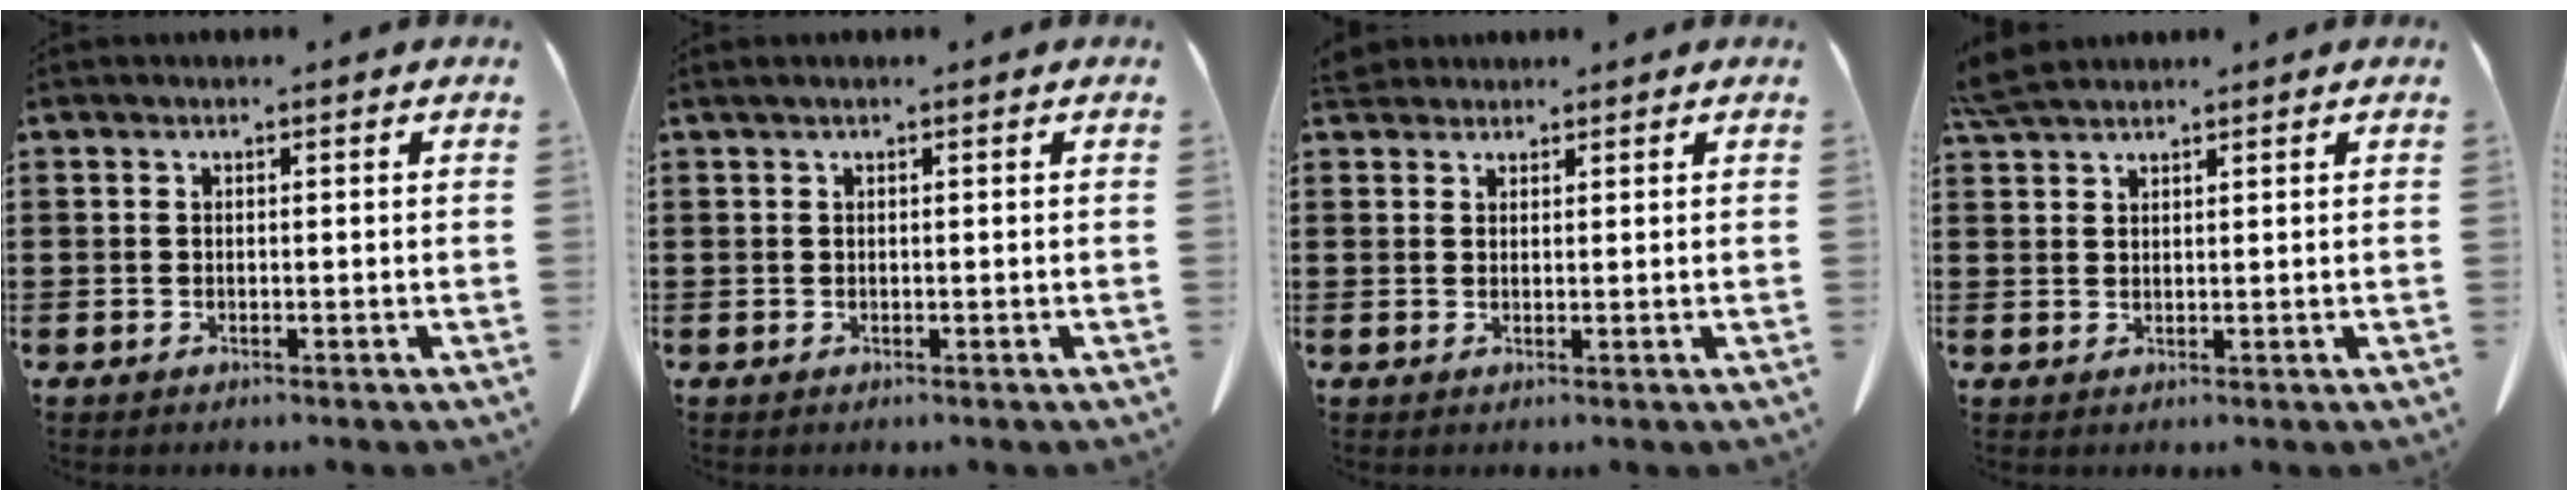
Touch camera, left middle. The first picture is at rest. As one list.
[{"total": 0.5, "force": [0.3, 0.0, 0.5], "torque": [-0.009, 0.000, 0.005]}, {"total": 2.4, "force": [2.1, 0.9, 0.5], "torque": [-0.017, 0.002, 0.042]}, {"total": 3.8, "force": [3.4, 0.7, 1.7], "torque": [-0.043, -0.003, 0.066]}]